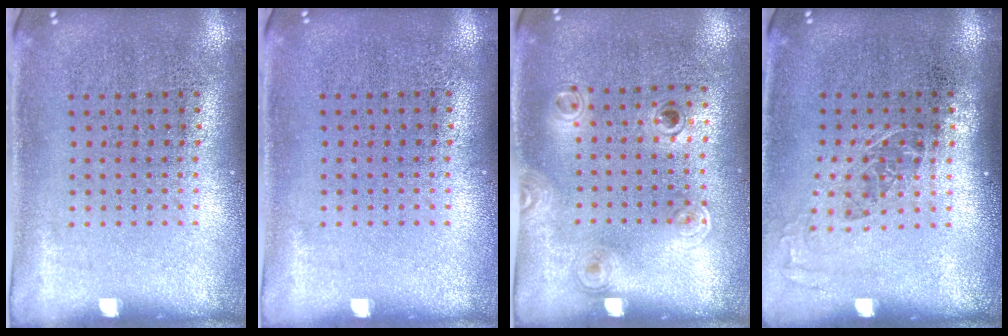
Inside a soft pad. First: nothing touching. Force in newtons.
{"total": 0.0}
{"total": 1.1, "press": 0.9, "slide": 0.7}
{"total": 1.1, "press": 1.0, "slide": 0.5}